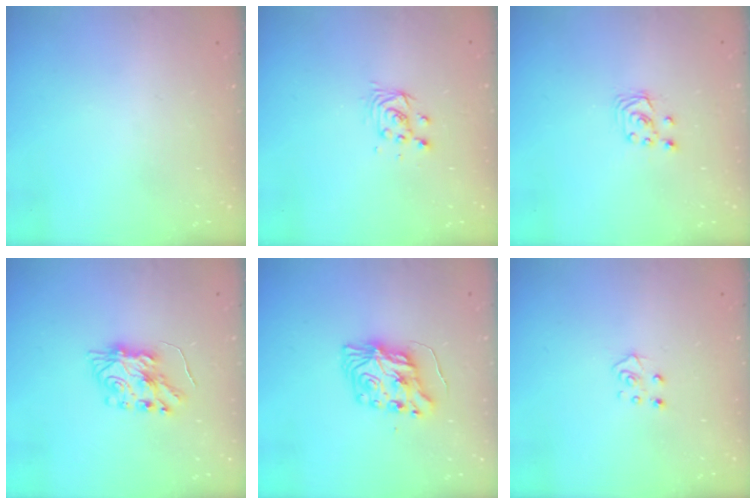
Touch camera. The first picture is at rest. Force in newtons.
{"total": 4.1, "press": 4.1, "slide": 0.3}
{"total": 3.0, "press": 3.0, "slide": 0.3}
{"total": 7.3, "press": 7.3, "slide": 0.5}
{"total": 8.2, "press": 8.2, "slide": 0.6}
{"total": 4.8, "press": 4.8, "slide": 0.4}